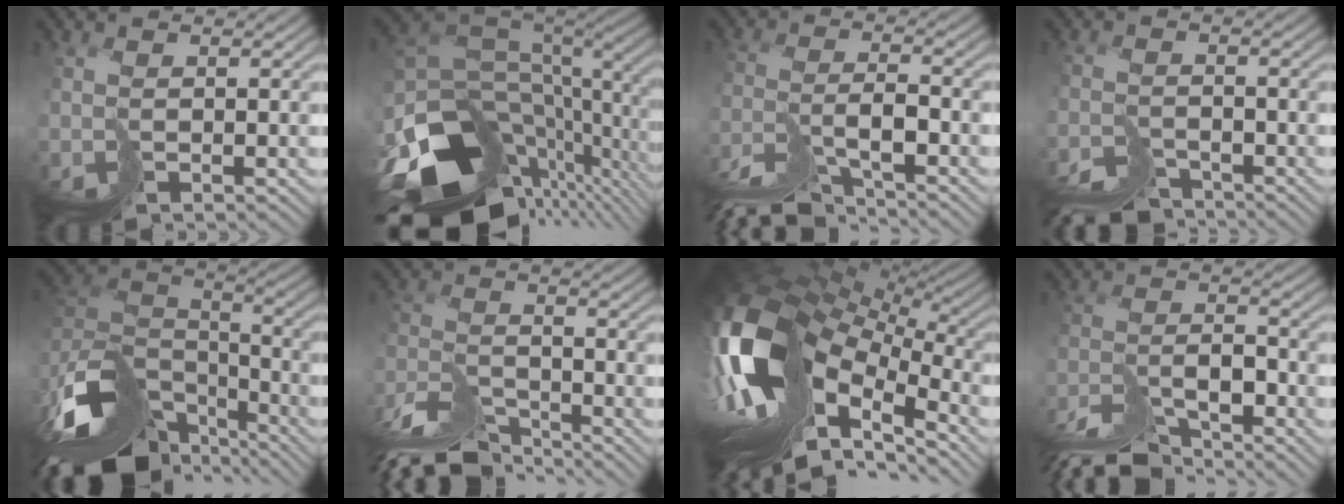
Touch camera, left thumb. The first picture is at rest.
{"total": 15.1, "force": [-3.8, 9.0, 11.5], "torque": [-0.268, -0.020, -0.048]}
{"total": 8.1, "force": [-7.3, 0.7, 3.6], "torque": [-0.063, 0.002, -0.135]}
{"total": 6.0, "force": [-5.9, 0.8, 0.8], "torque": [0.003, -0.008, -0.098]}
{"total": 15.5, "force": [-9.9, 7.1, 9.5], "torque": [-0.249, -0.021, -0.149]}
{"total": 10.0, "force": [-9.3, 1.8, 3.3], "torque": [-0.071, -0.003, -0.171]}
{"total": 17.5, "force": [-2.5, 10.2, 14.0], "torque": [-0.295, -0.018, -0.012]}
{"total": 9.2, "force": [-8.5, 1.6, 3.2], "torque": [-0.057, -0.002, -0.158]}